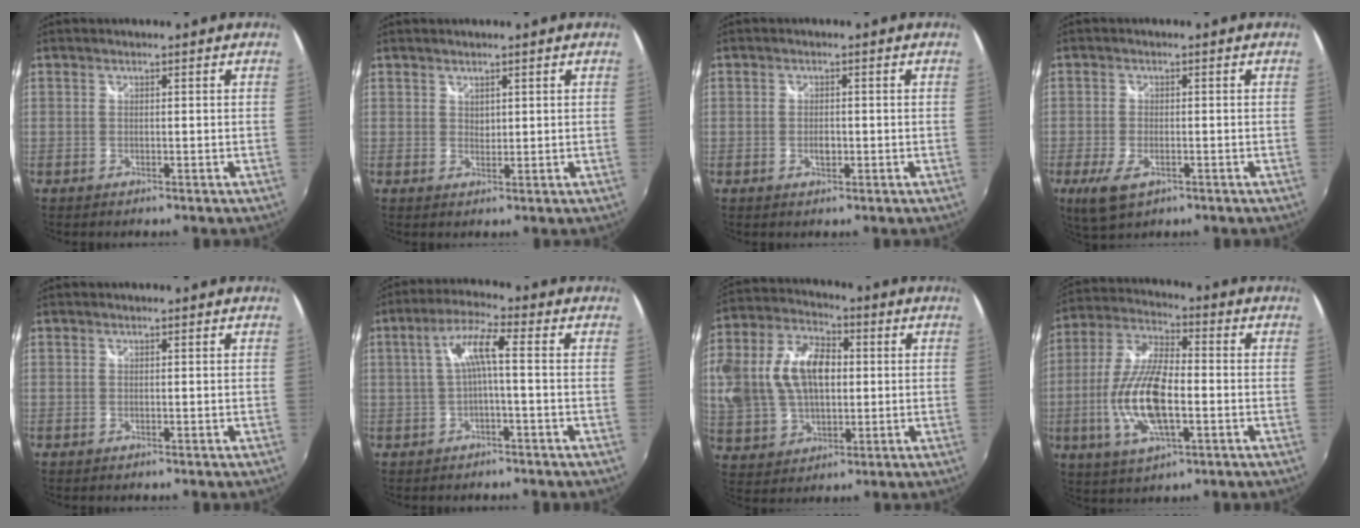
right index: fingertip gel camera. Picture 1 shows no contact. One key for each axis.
{"total": 1.4, "fx": 1.1, "fy": 0.9, "fz": 0.3, "tx": -0.001, "ty": 0.001, "tz": 0.018}
{"total": 2.1, "fx": -0.5, "fy": 1.3, "fz": 1.6, "tx": -0.026, "ty": -0.001, "tz": -0.009}
{"total": 6.1, "fx": -2.9, "fy": 3.0, "fz": 4.4, "tx": -0.103, "ty": -0.015, "tz": -0.049}
{"total": 0.0}
{"total": 5.8, "fx": -0.6, "fy": 0.4, "fz": 5.8, "tx": -0.121, "ty": 0.013, "tz": -0.006}
{"total": 20.0, "fx": 2.5, "fy": 12.9, "fz": 15.1, "tx": -0.334, "ty": 0.028, "tz": 0.050}
{"total": 15.5, "fx": -3.2, "fy": 5.7, "fz": 14.1, "tx": -0.291, "ty": -0.004, "tz": -0.061}